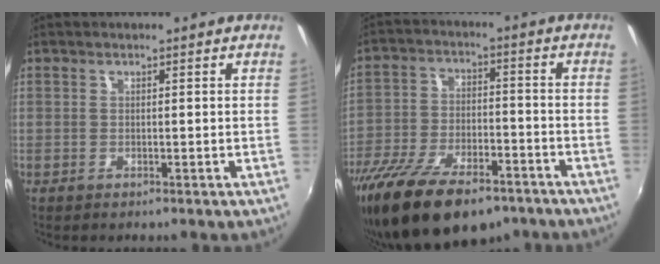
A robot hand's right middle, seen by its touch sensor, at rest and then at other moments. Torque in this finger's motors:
{"motor_torque": [1.45, -0.69, 0.48, 0.21]}